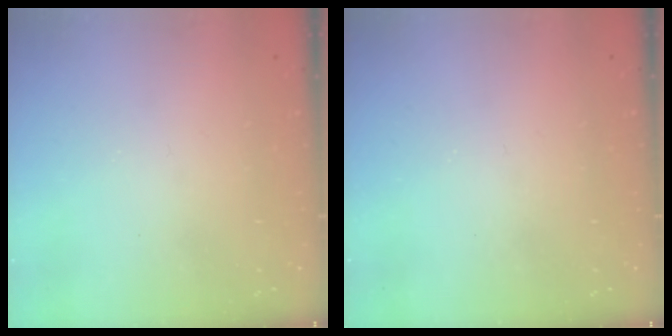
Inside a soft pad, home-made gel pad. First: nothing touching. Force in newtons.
{"total": 0.0}